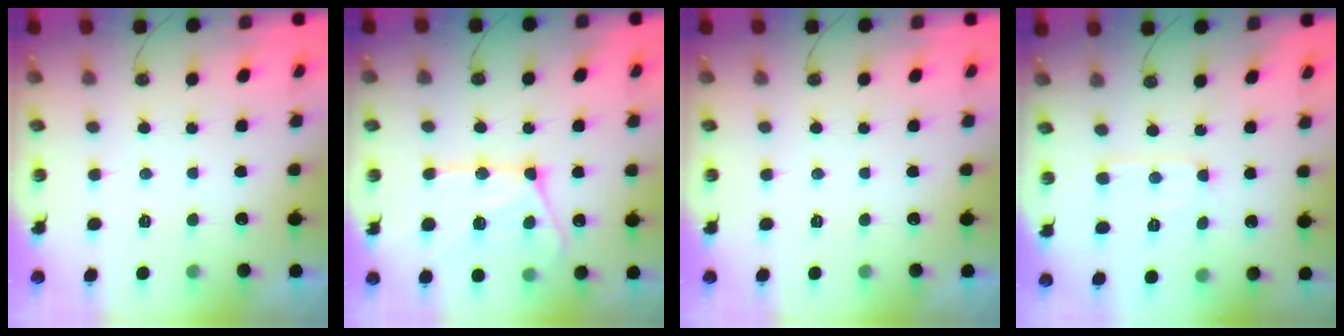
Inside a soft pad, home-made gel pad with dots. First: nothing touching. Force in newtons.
{"total": 17.7, "press": 17.6, "slide": 1.6}
{"total": 0.0}
{"total": 6.5, "press": 6.5, "slide": 0.5}